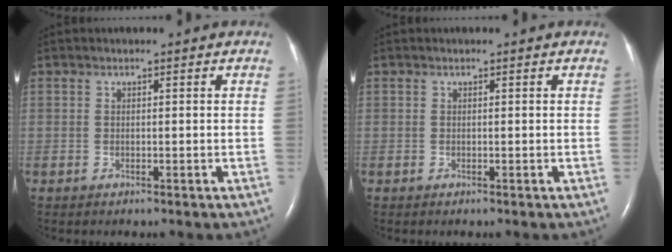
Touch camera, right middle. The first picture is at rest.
{"total": 0.0}